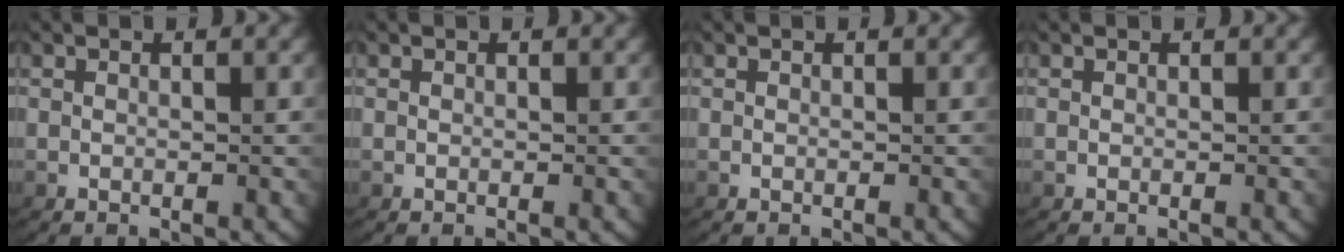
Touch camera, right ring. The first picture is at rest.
{"total": 0.0}
{"total": 0.0}
{"total": 0.0}